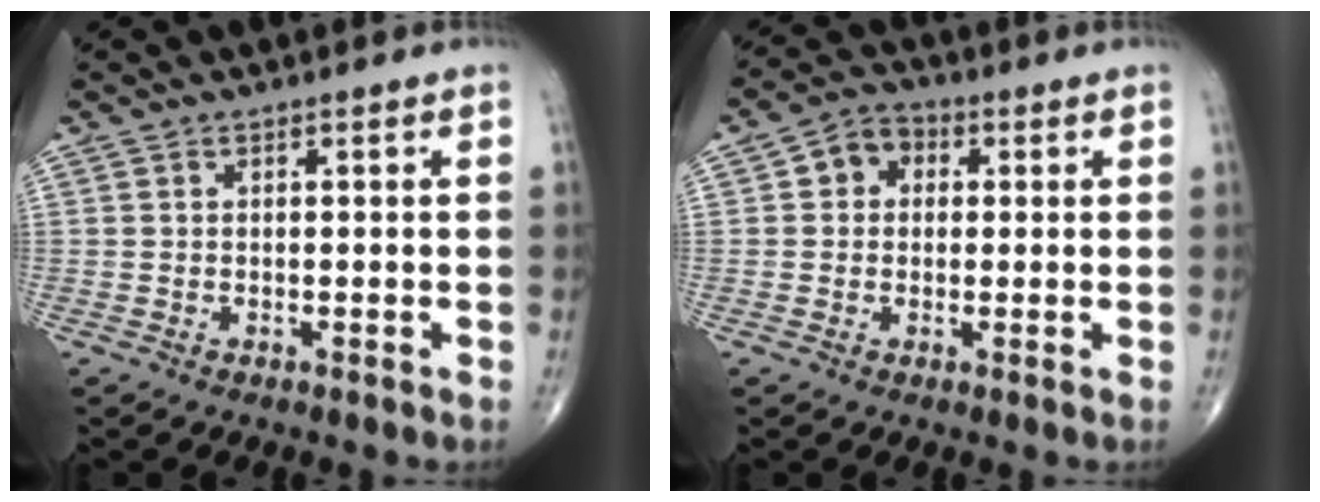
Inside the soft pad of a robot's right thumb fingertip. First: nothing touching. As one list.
[{"total": 5.4, "force": [0.9, 4.5, 2.9], "torque": [-0.025, 0.014, 0.004]}]